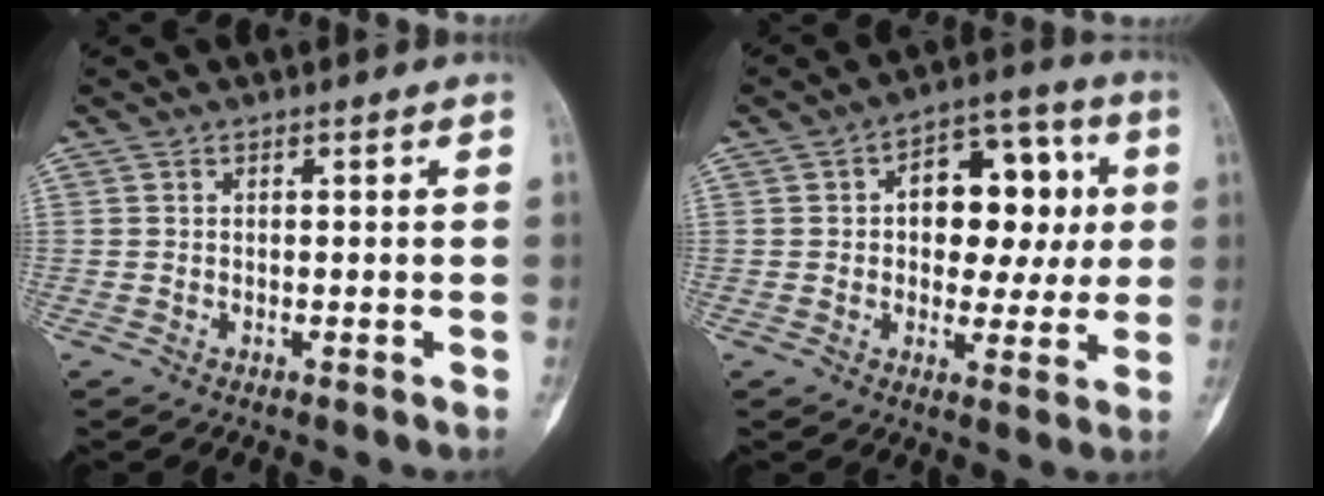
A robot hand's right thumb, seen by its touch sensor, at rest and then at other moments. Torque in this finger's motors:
{"motor_torque": [1.08, 2.09, 0.69, -0.59, 0.22]}